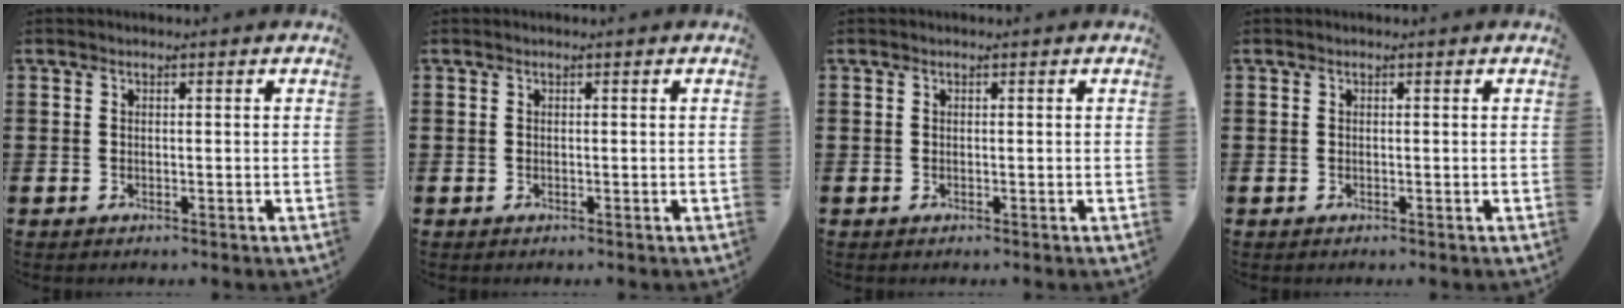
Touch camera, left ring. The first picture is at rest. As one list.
[{"total": 0.0}, {"total": 0.0}, {"total": 0.0}]